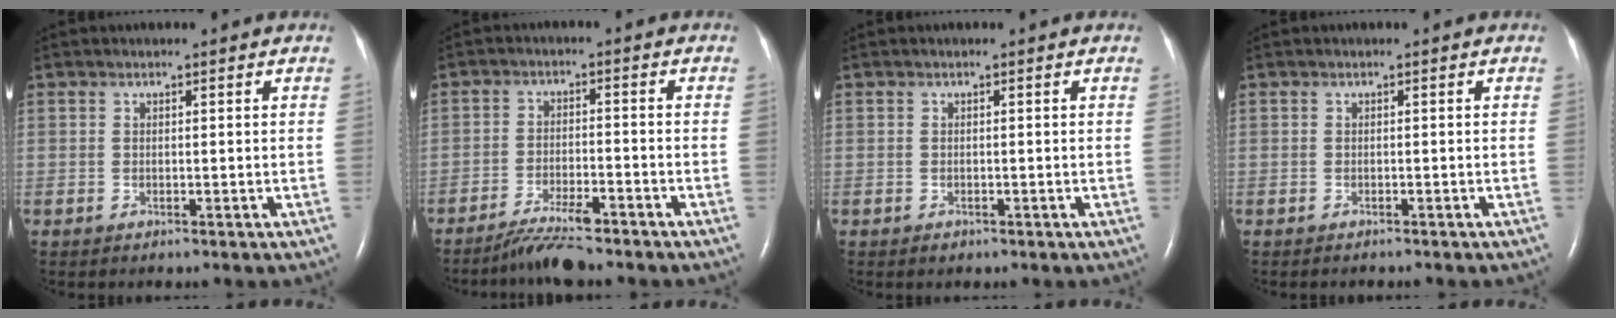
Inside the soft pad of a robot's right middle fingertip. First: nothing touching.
{"total": 5.3, "force": [-4.6, 0.3, 2.6], "torque": [-0.054, -0.016, -0.084]}
{"total": 0.6, "force": [-0.4, 0.4, 0.2], "torque": [-0.006, 0.000, -0.005]}
{"total": 1.9, "force": [-1.7, 0.4, 0.8], "torque": [-0.016, -0.003, -0.016]}